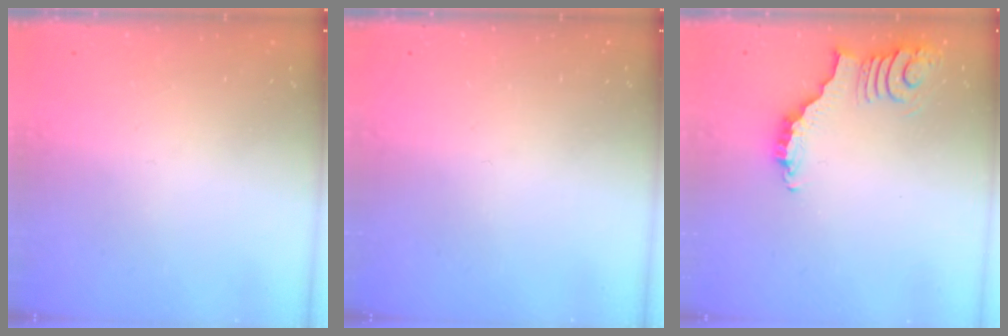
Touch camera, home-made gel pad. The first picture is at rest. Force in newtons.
{"total": 0.0}
{"total": 3.8, "press": 3.7, "slide": 0.6}